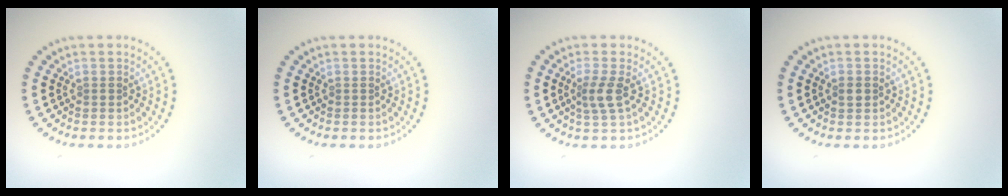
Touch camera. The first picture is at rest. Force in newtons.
{"total": 0.0}
{"total": 2.1, "press": 1.6, "slide": 1.3}
{"total": 1.1, "press": 1.1, "slide": 0.1}